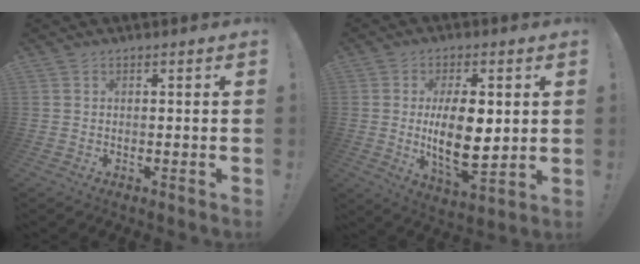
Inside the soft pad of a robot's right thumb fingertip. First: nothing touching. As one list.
[{"total": 15.1, "force": [0.8, 6.6, 13.5], "torque": [-0.227, -0.020, 0.005]}]